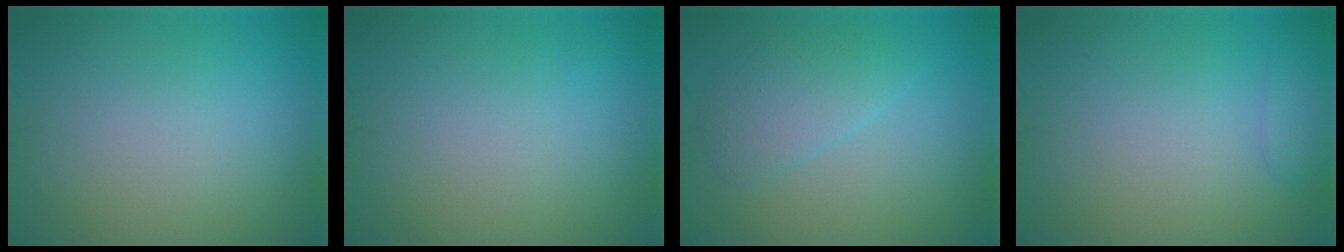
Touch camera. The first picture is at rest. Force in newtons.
{"total": 0.0}
{"total": 2.9, "press": 2.9, "slide": 0.2}
{"total": 1.5, "press": 1.5, "slide": 0.1}